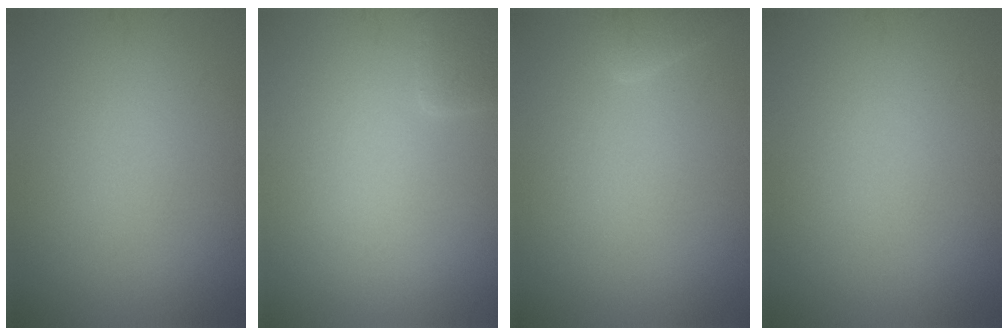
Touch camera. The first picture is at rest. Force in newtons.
{"total": 1.5, "press": 1.5, "slide": 0.1}
{"total": 1.5, "press": 1.5, "slide": 0.1}
{"total": 0.0}